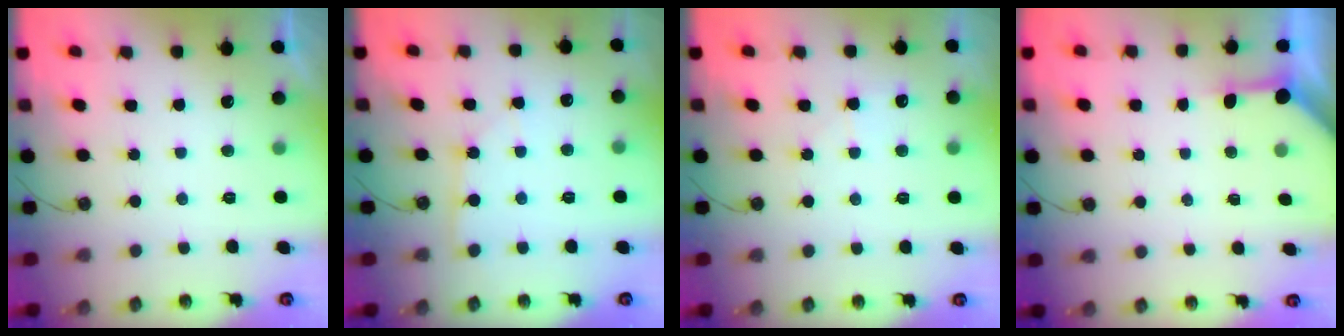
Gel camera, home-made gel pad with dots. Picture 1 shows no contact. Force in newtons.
{"total": 2.7, "press": 2.7, "slide": 0.4}
{"total": 4.8, "press": 4.7, "slide": 0.7}
{"total": 3.2, "press": 3.2, "slide": 0.5}